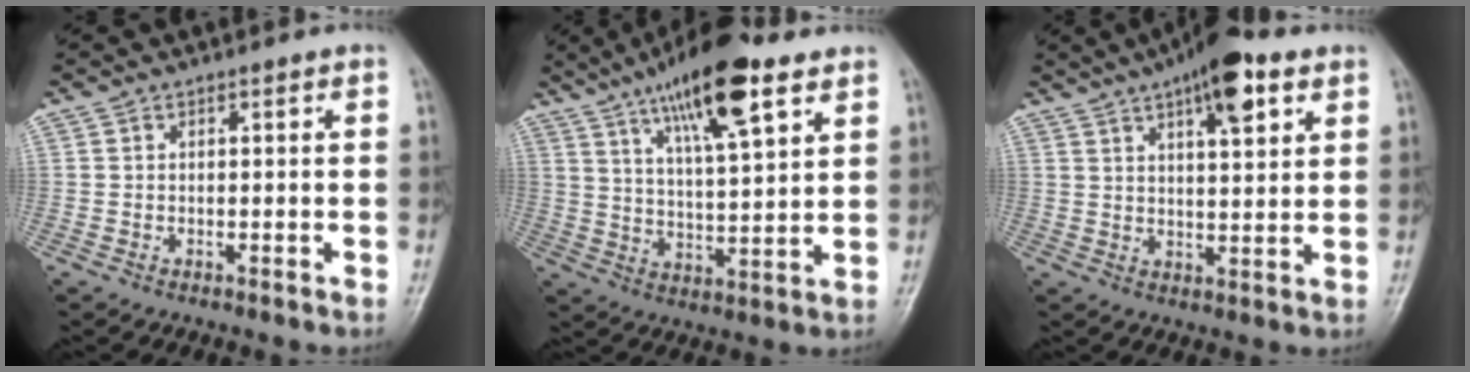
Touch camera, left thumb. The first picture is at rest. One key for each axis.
{"total": 16.3, "fx": 9.5, "fy": 4.4, "fz": 12.5, "tx": -0.192, "ty": -0.030, "tz": 0.160}
{"total": 11.7, "fx": 6.4, "fy": 3.9, "fz": 9.0, "tx": -0.119, "ty": -0.015, "tz": 0.094}